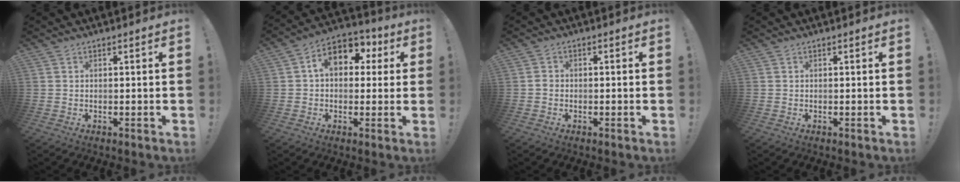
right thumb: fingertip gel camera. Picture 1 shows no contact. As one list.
[{"total": 11.3, "force": [3.0, 7.8, 7.5], "torque": [-0.111, 0.004, 0.058]}, {"total": 1.5, "force": [-0.8, 1.0, 0.8], "torque": [-0.010, 0.006, -0.014]}, {"total": 0.0}]